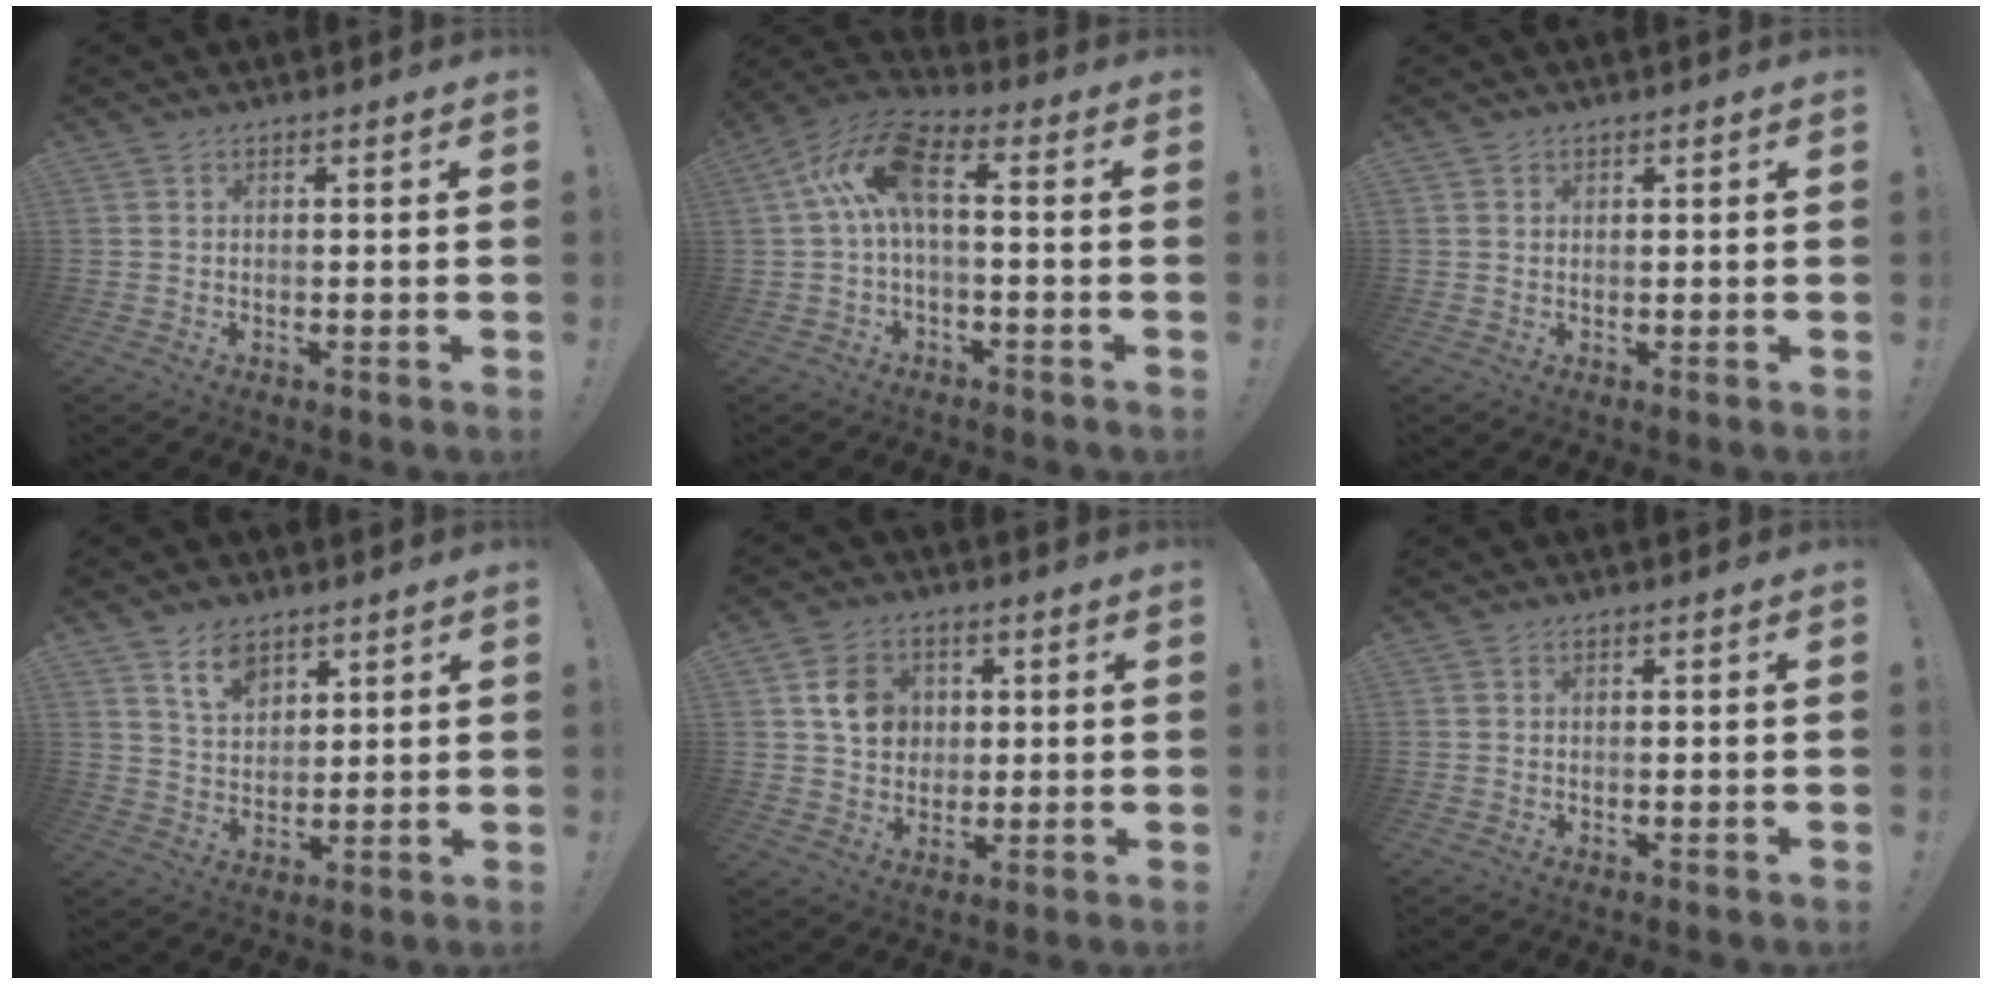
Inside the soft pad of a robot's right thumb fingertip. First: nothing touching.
{"total": 11.9, "force": [1.1, 5.2, 10.6], "torque": [-0.209, 0.011, 0.020]}
{"total": 0.7, "force": [0.5, 0.3, 0.1], "torque": [0.006, -0.003, 0.010]}
{"total": 8.5, "force": [5.9, 4.9, 3.7], "torque": [-0.057, -0.032, 0.110]}
{"total": 9.2, "force": [2.5, 8.1, 3.7], "torque": [-0.038, -0.003, 0.051]}
{"total": 0.0}